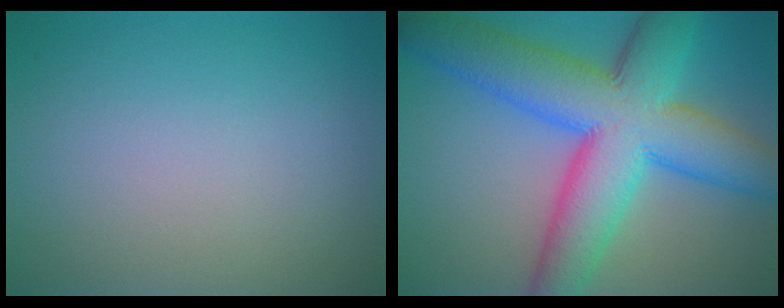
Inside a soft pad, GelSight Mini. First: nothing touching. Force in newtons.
{"total": 12.4, "press": 12.4, "slide": 0.3}